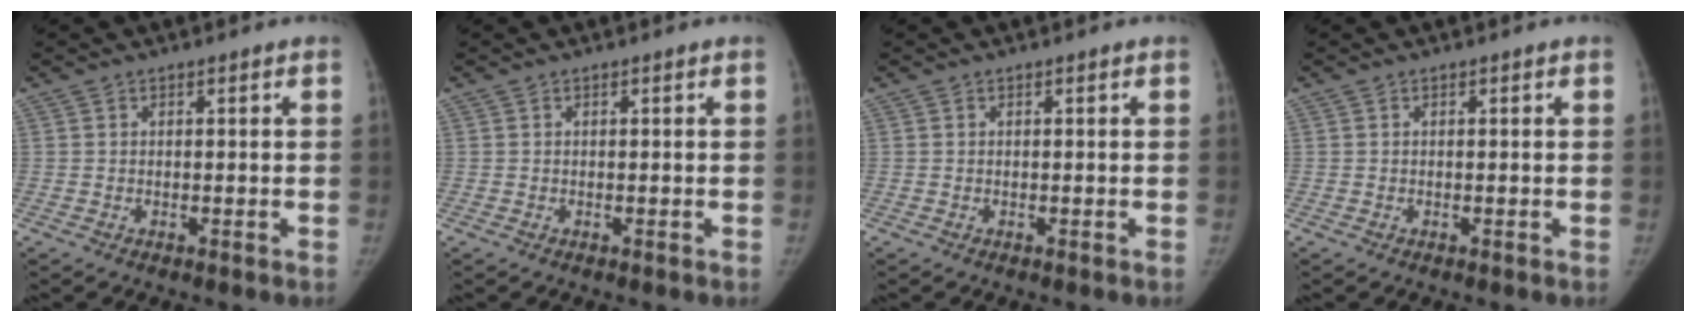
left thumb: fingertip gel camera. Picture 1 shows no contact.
{"total": 0.0}
{"total": 0.0}
{"total": 0.0}